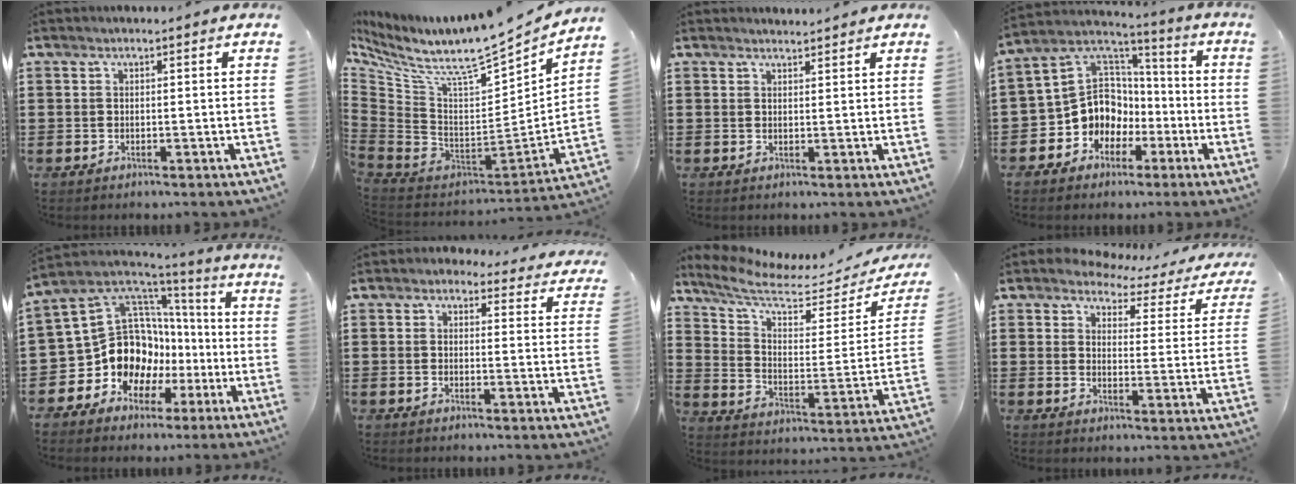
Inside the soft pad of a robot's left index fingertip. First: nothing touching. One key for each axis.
{"total": 8.3, "fx": 6.7, "fy": 1.0, "fz": 4.9, "tx": -0.114, "ty": -0.074, "tz": 0.110}
{"total": 1.5, "fx": 1.5, "fy": 0.1, "fz": 0.1, "tx": -0.004, "ty": 0.002, "tz": 0.030}
{"total": 10.3, "fx": -2.2, "fy": 9.6, "fz": 3.0, "tx": -0.102, "ty": -0.010, "tz": -0.038}
{"total": 15.3, "fx": -1.9, "fy": 13.3, "fz": 7.3, "tx": -0.178, "ty": -0.018, "tz": -0.018}
{"total": 3.1, "fx": 2.9, "fy": 1.0, "fz": 0.5, "tx": -0.015, "ty": -0.009, "tz": 0.052}
{"total": 7.0, "fx": 6.0, "fy": 1.3, "fz": 3.4, "tx": -0.094, "ty": -0.048, "tz": 0.103}
{"total": 3.5, "fx": 3.3, "fy": 1.0, "fz": 0.5, "tx": -0.036, "ty": -0.019, "tz": 0.052}